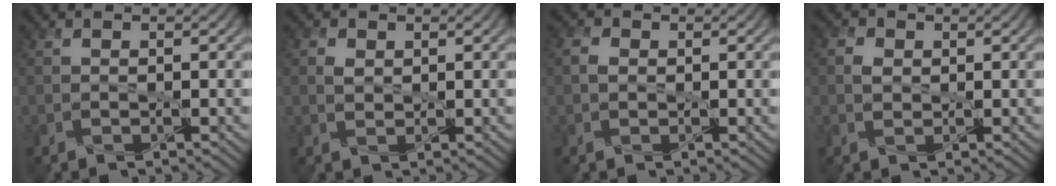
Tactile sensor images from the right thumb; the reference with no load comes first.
{"total": 1.5, "force": [0.4, 1.2, 0.8], "torque": [-0.023, 0.002, 0.005]}
{"total": 1.4, "force": [-0.1, 1.2, 0.8], "torque": [-0.024, 0.001, -0.008]}
{"total": 1.8, "force": [0.1, 1.5, 1.0], "torque": [-0.028, 0.001, -0.004]}